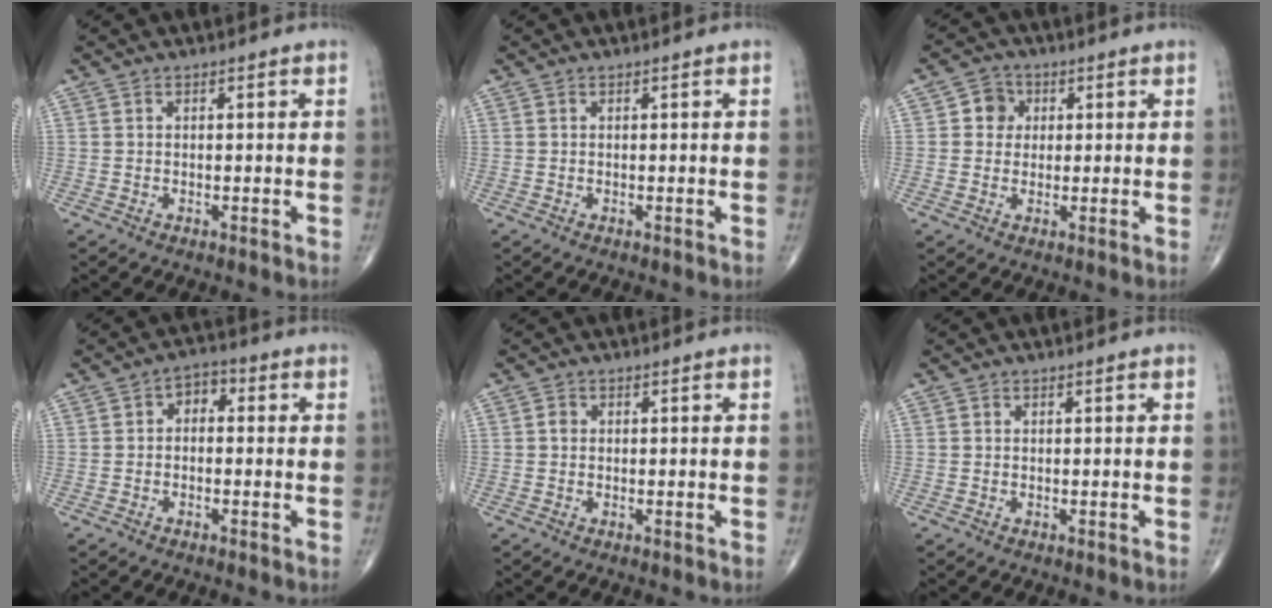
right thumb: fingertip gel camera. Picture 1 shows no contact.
{"total": 0.0}
{"total": 4.2, "force": [0.8, 3.9, 1.4], "torque": [0.003, 0.005, 0.006]}
{"total": 3.6, "force": [0.0, 2.5, 2.5], "torque": [-0.019, 0.019, -0.015]}
{"total": 1.0, "force": [0.0, 0.9, 0.5], "torque": [-0.005, 0.002, -0.003]}
{"total": 0.0}